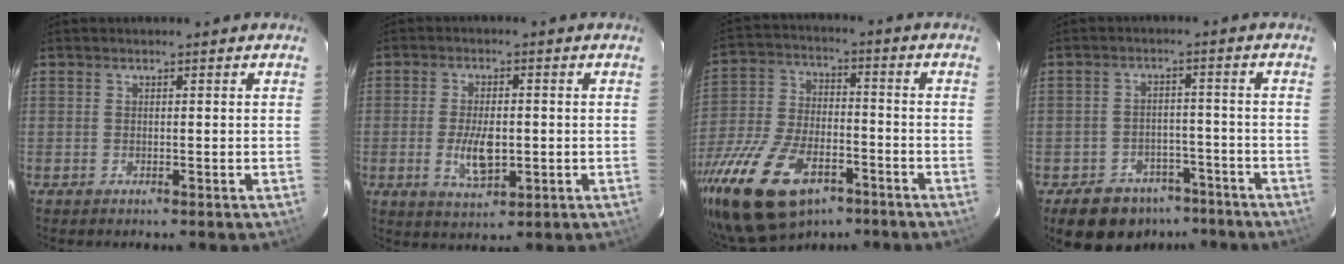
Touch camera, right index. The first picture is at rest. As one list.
[{"total": 7.2, "force": [-1.3, 3.6, 6.2], "torque": [-0.119, -0.011, -0.018]}, {"total": 23.4, "force": [-13.7, 12.3, 14.5], "torque": [-0.322, -0.030, -0.234]}, {"total": 12.0, "force": [-8.4, 7.5, 4.1], "torque": [-0.098, 0.018, -0.105]}]